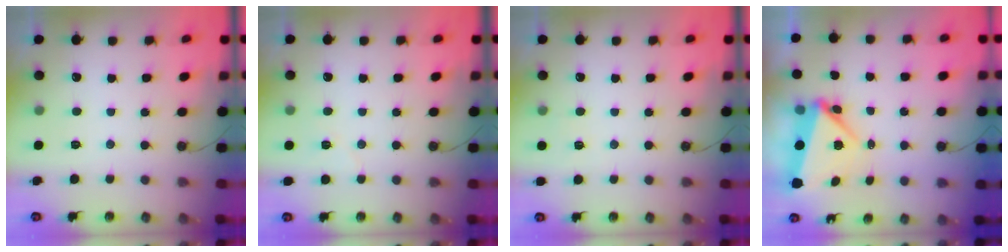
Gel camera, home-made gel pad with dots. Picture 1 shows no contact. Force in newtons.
{"total": 6.3, "press": 5.7, "slide": 2.8}
{"total": 2.5, "press": 2.4, "slide": 0.4}
{"total": 5.2, "press": 5.2, "slide": 0.1}